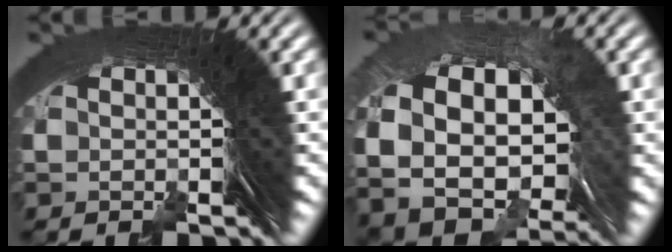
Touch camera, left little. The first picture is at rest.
{"total": 11.4, "force": [-0.5, 8.2, 8.0], "torque": [-0.161, -0.031, 0.004]}